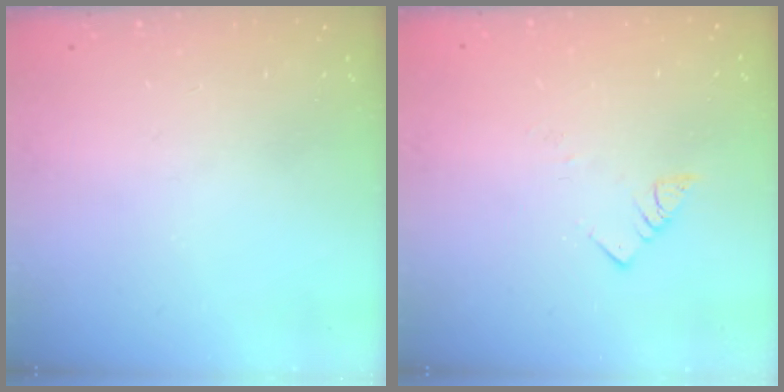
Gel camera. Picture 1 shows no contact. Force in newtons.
{"total": 3.3, "press": 3.3, "slide": 0.3}